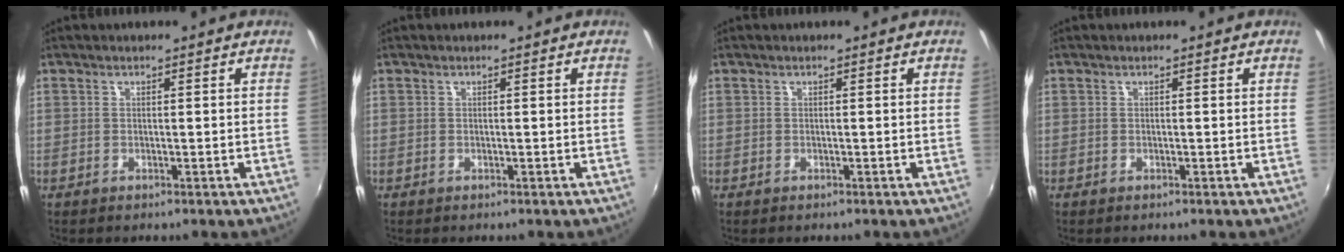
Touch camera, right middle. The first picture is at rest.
{"total": 0.0}
{"total": 0.0}
{"total": 0.0}